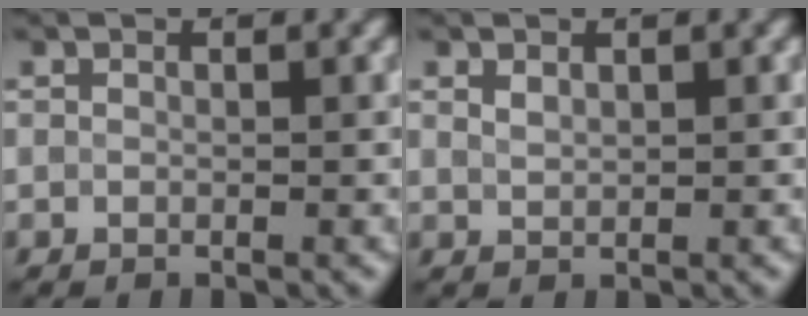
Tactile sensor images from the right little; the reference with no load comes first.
{"total": 1.0, "force": [0.7, 0.4, 0.5], "torque": [-0.014, 0.003, 0.017]}